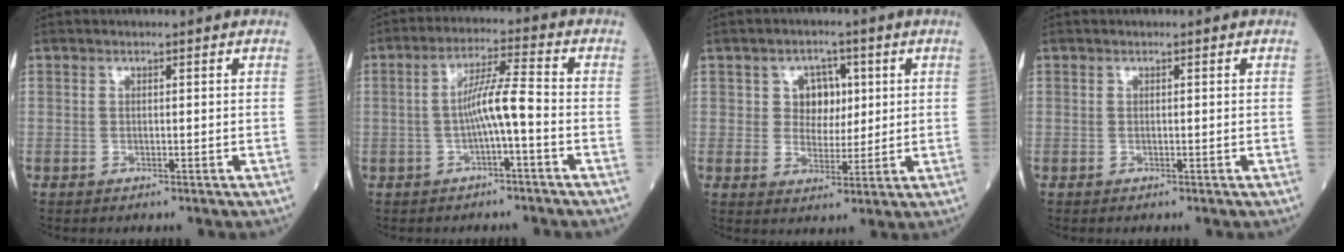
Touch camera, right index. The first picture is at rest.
{"total": 6.0, "force": [-1.4, -0.1, 5.9], "torque": [-0.109, 0.015, -0.021]}
{"total": 5.1, "force": [1.5, 4.0, 2.7], "torque": [-0.037, 0.011, 0.029]}
{"total": 0.0}